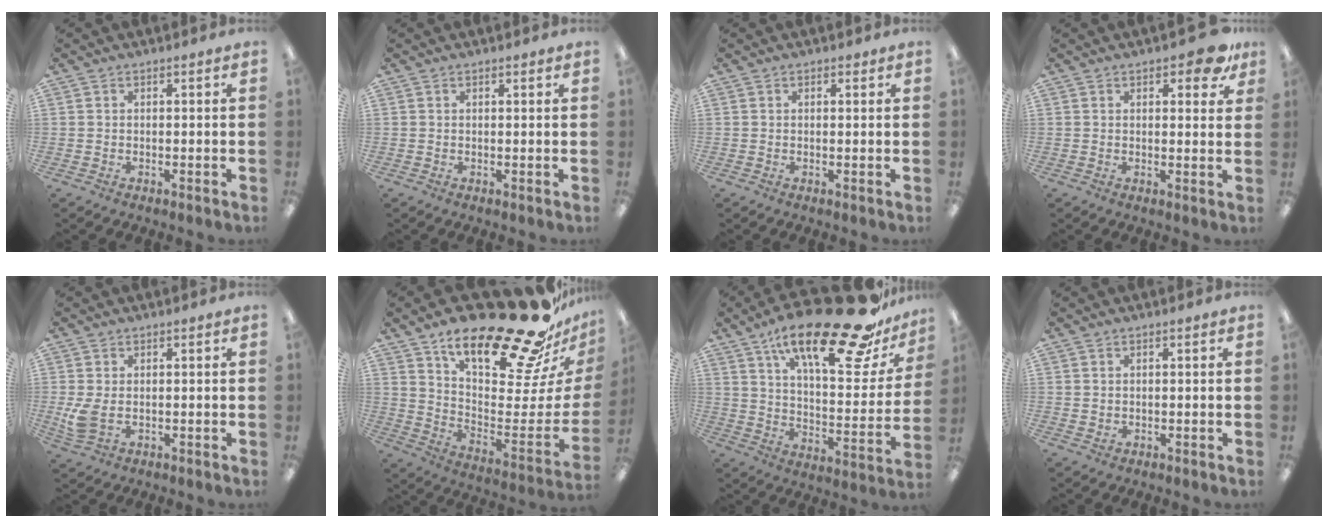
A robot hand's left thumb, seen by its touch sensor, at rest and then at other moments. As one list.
[{"total": 0.6, "force": [0.4, 0.2, 0.4], "torque": [0.000, -0.002, 0.006]}, {"total": 0.6, "force": [0.4, 0.4, 0.3], "torque": [0.001, -0.002, 0.006]}, {"total": 6.5, "force": [4.0, 2.7, 4.3], "torque": [-0.047, -0.018, 0.062]}, {"total": 5.3, "force": [-0.2, 3.3, 4.1], "torque": [-0.084, -0.008, -0.008]}, {"total": 26.8, "force": [20.5, 8.6, 15.0], "torque": [-0.198, -0.161, 0.348]}, {"total": 26.8, "force": [18.9, 7.6, 17.4], "torque": [-0.264, -0.116, 0.305]}, {"total": 0.9, "force": [0.5, 0.6, 0.3], "torque": [0.000, 0.000, 0.006]}]